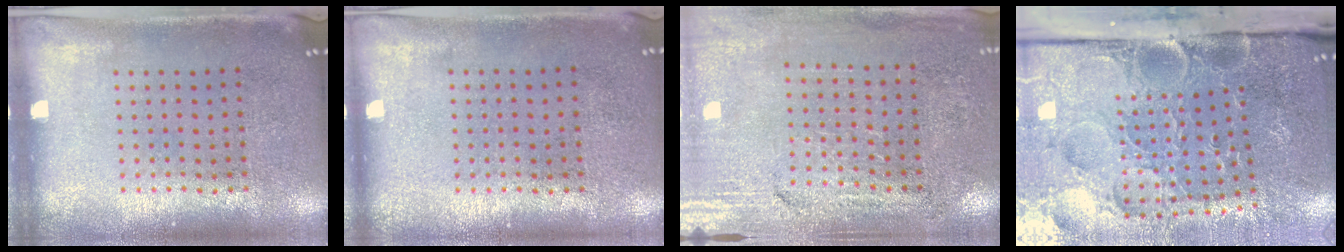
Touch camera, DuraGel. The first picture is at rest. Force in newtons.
{"total": 0.0}
{"total": 3.2, "press": 3.1, "slide": 0.7}
{"total": 5.2, "press": 4.1, "slide": 3.2}